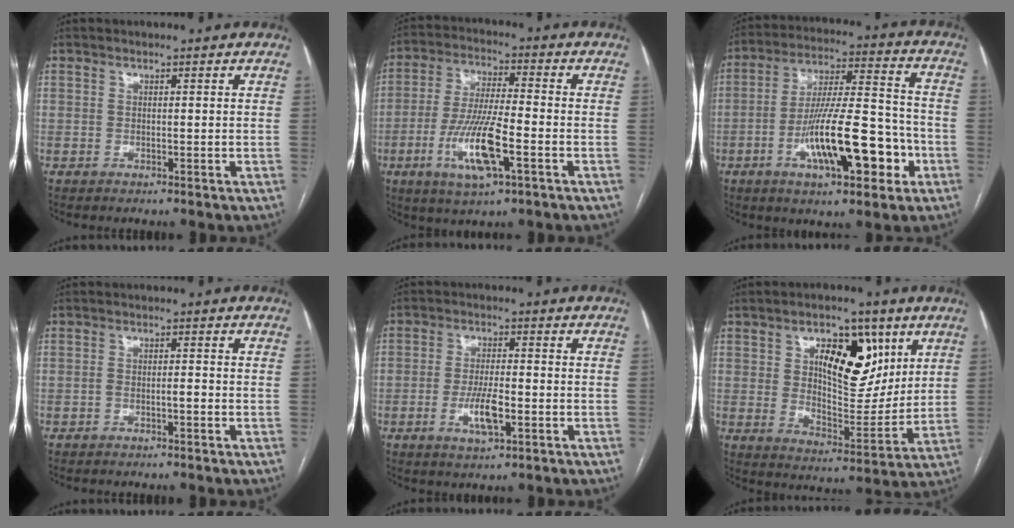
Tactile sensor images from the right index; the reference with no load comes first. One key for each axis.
{"total": 11.7, "fx": -4.2, "fy": 1.8, "fz": 10.8, "tx": -0.218, "ty": -0.012, "tz": -0.076}
{"total": 16.5, "fx": -5.8, "fy": 3.8, "fz": 15.0, "tx": -0.259, "ty": 0.013, "tz": -0.090}
{"total": 1.3, "fx": -0.7, "fy": 0.2, "fz": 1.1, "tx": -0.019, "ty": 0.005, "tz": -0.013}
{"total": 5.6, "fx": -1.8, "fy": 1.4, "fz": 5.1, "tx": -0.099, "ty": -0.004, "tz": -0.030}
{"total": 13.6, "fx": 5.6, "fy": 6.7, "fz": 10.3, "tx": -0.153, "ty": 0.010, "tz": 0.100}